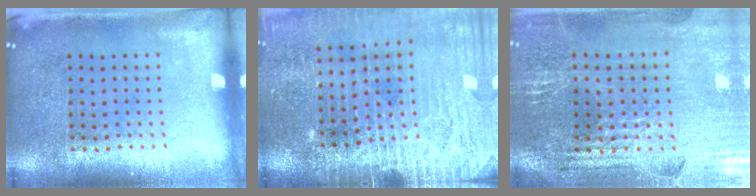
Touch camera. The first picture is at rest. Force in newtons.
{"total": 3.2, "press": 3.1, "slide": 0.6}
{"total": 2.9, "press": 2.8, "slide": 0.5}